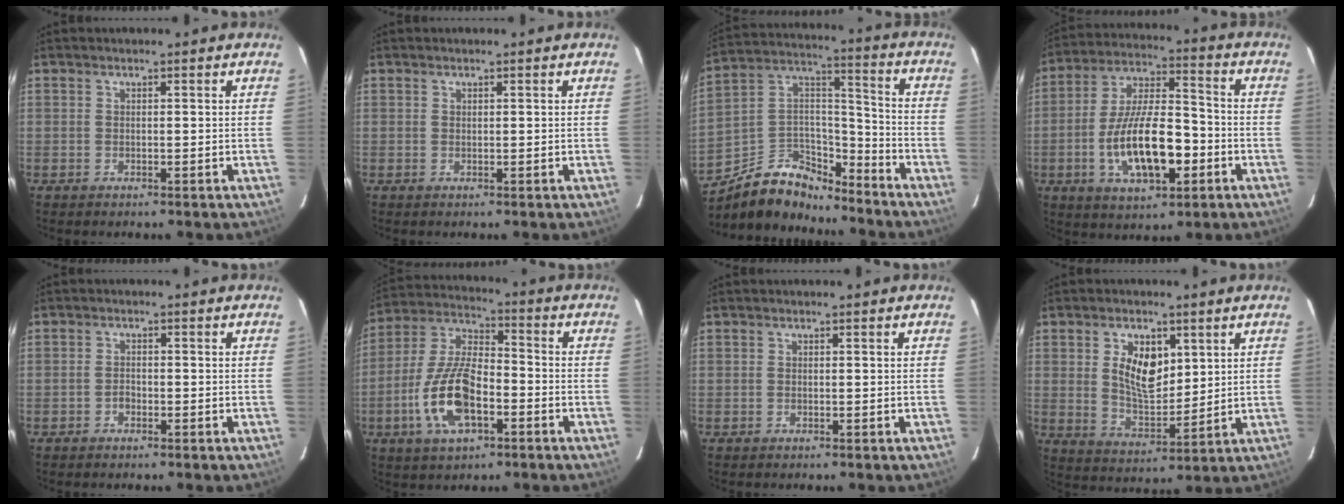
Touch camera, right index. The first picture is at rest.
{"total": 0.0}
{"total": 14.8, "force": [-11.5, 7.3, 5.9], "torque": [-0.132, 0.055, -0.192]}
{"total": 16.6, "force": [-4.9, 6.6, 14.4], "torque": [-0.278, 0.002, -0.079]}
{"total": 1.4, "force": [-0.8, 0.9, 0.6], "torque": [-0.011, 0.004, -0.014]}
{"total": 14.8, "force": [-5.2, 6.5, 12.2], "torque": [-0.264, 0.000, -0.097]}
{"total": 0.0}
{"total": 9.4, "force": [3.1, 5.2, 7.2], "torque": [-0.130, 0.004, 0.066]}